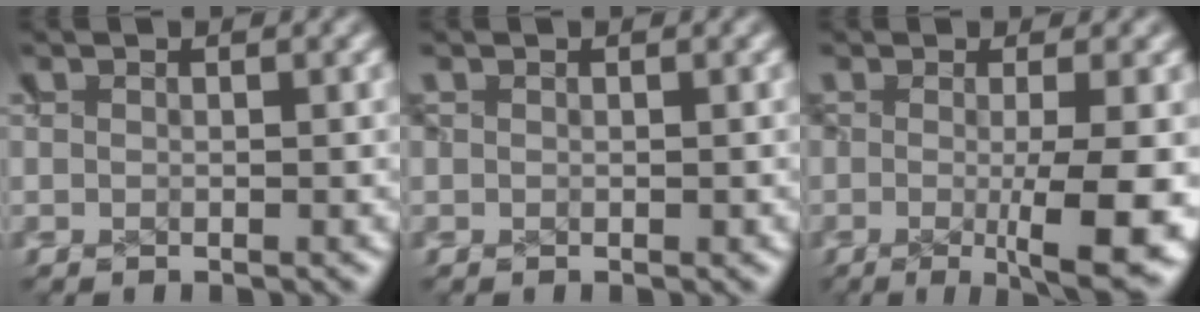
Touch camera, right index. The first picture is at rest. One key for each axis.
{"total": 0.0}
{"total": 6.4, "fx": -2.7, "fy": 1.4, "fz": 5.6, "tx": -0.053, "ty": -0.012, "tz": -0.033}